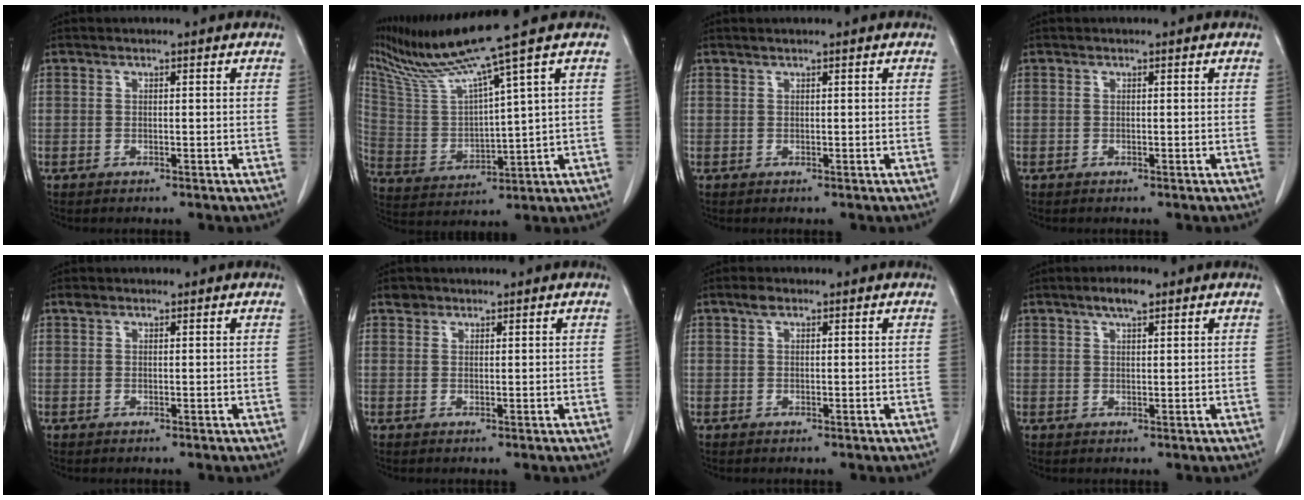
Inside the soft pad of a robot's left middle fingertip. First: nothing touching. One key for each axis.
{"total": 12.0, "fx": 9.6, "fy": -3.0, "fz": 6.6, "tx": -0.133, "ty": -0.013, "tz": 0.190}
{"total": 0.5, "fx": 0.5, "fy": -0.1, "fz": 0.3, "tx": -0.010, "ty": 0.003, "tz": 0.015}
{"total": 0.0}
{"total": 0.8, "fx": 0.6, "fy": 0.4, "fz": 0.2, "tx": -0.010, "ty": 0.009, "tz": 0.011}
{"total": 1.2, "fx": 0.9, "fy": 0.8, "fz": 0.0, "tx": 0.002, "ty": 0.005, "tz": 0.013}
{"total": 1.2, "fx": 0.7, "fy": 0.6, "fz": 0.7, "tx": -0.016, "ty": 0.009, "tz": 0.012}
{"total": 3.0, "fx": 2.1, "fy": 0.7, "fz": 2.1, "tx": -0.041, "ty": 0.004, "tz": 0.035}